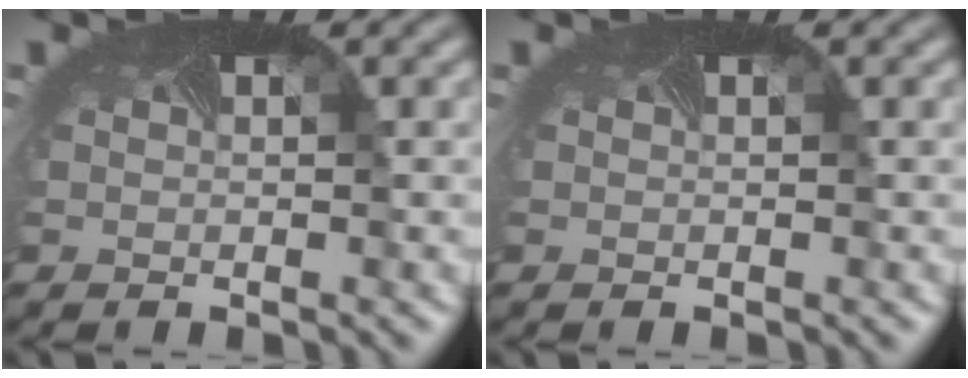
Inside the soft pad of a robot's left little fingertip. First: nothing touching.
{"total": 0.0}